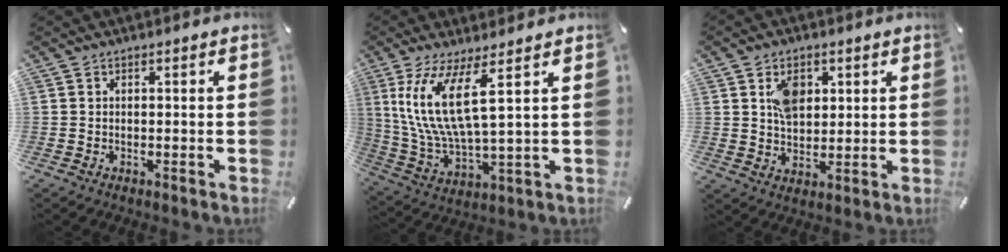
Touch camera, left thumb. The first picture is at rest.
{"total": 12.8, "force": [5.3, 3.2, 11.2], "torque": [-0.249, -0.015, 0.093]}
{"total": 7.7, "force": [2.9, 6.2, 3.7], "torque": [-0.049, -0.001, 0.050]}